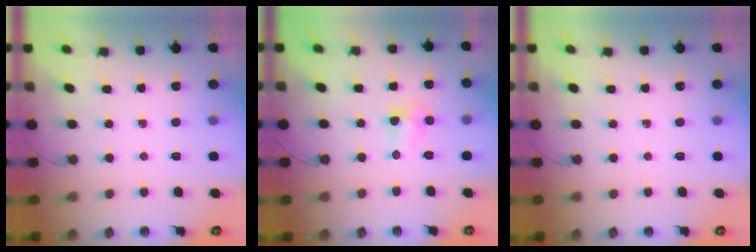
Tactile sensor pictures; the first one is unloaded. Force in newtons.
{"total": 6.2, "press": 6.1, "slide": 0.5}
{"total": 0.0}